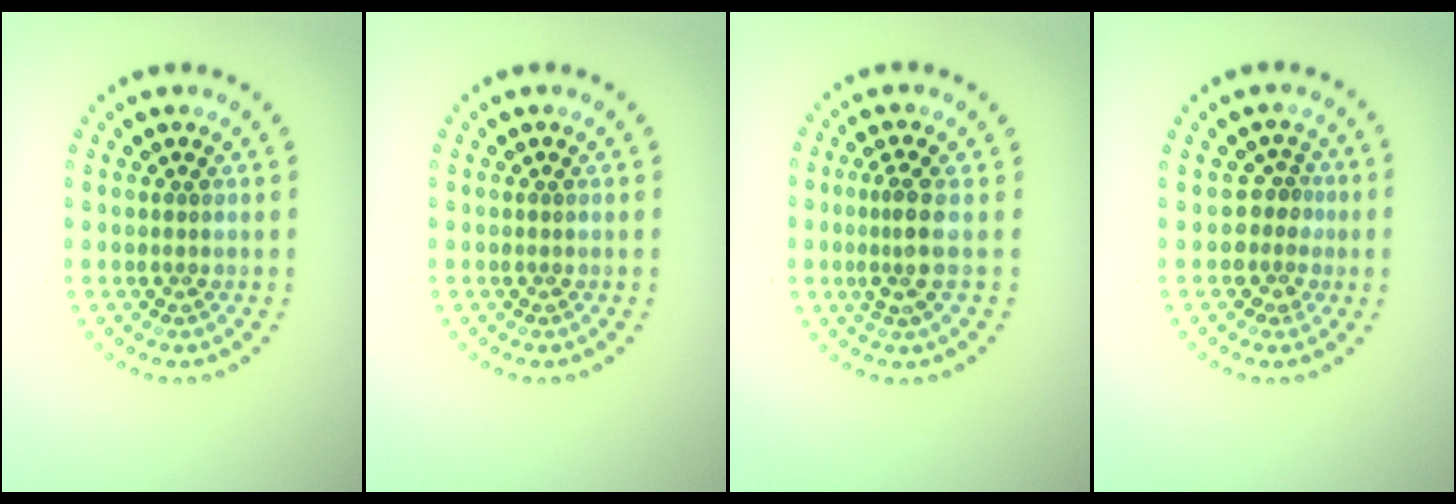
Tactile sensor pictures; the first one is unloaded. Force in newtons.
{"total": 0.0}
{"total": 2.6, "press": 1.8, "slide": 1.9}
{"total": 2.1, "press": 1.5, "slide": 1.5}